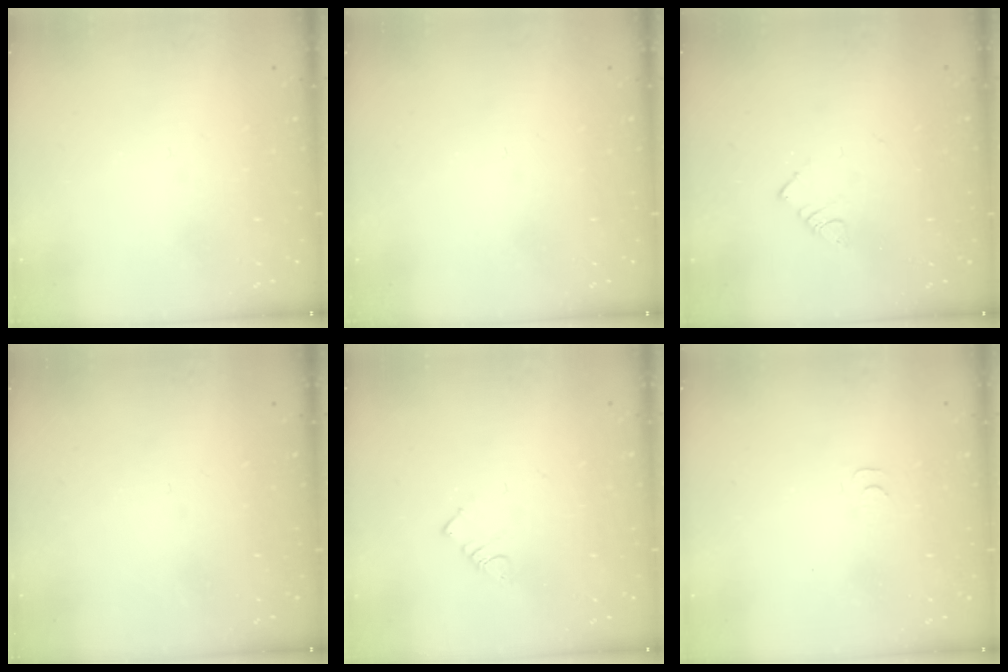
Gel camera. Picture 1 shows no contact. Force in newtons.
{"total": 0.0}
{"total": 2.8, "press": 2.8, "slide": 0.5}
{"total": 0.0}
{"total": 2.8, "press": 2.8, "slide": 0.3}
{"total": 3.1, "press": 3.1, "slide": 0.4}